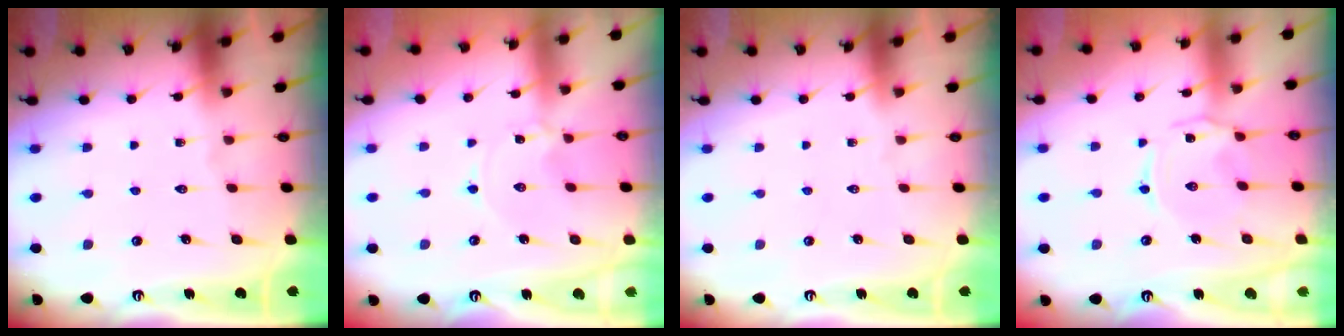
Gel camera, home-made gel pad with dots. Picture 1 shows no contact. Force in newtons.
{"total": 0.0}
{"total": 0.0}
{"total": 2.0, "press": 1.9, "slide": 0.5}